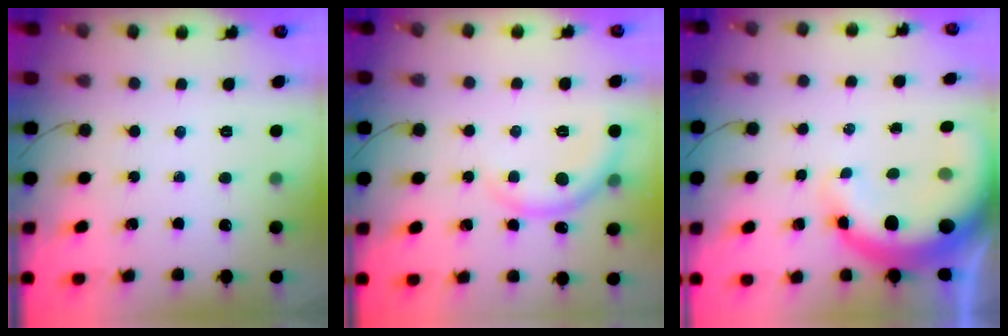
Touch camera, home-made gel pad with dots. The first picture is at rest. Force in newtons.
{"total": 6.7, "press": 6.7, "slide": 0.7}
{"total": 11.4, "press": 11.2, "slide": 2.0}